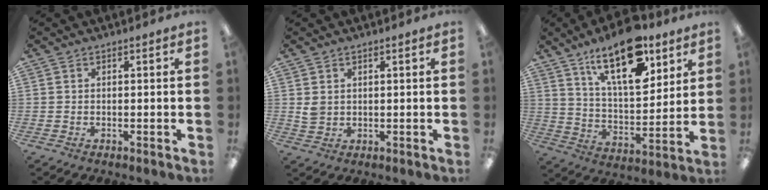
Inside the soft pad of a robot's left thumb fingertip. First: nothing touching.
{"total": 2.6, "force": [1.1, 2.0, 1.3], "torque": [-0.027, 0.002, 0.021]}
{"total": 20.3, "force": [12.5, 9.0, 13.3], "torque": [-0.204, -0.062, 0.208]}